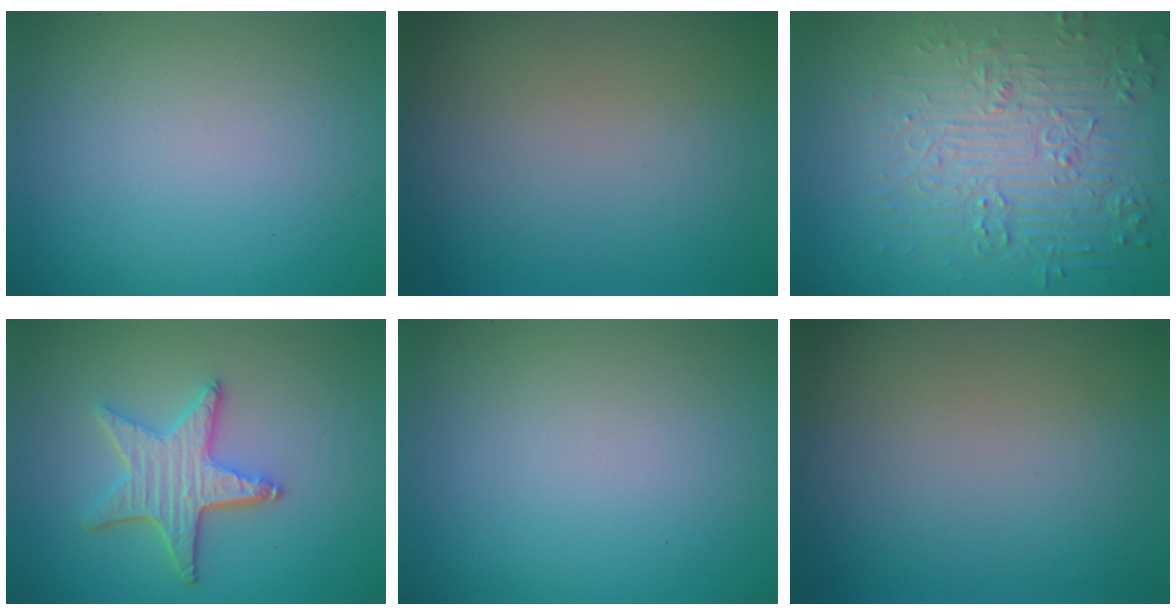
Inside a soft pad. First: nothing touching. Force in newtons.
{"total": 0.0}
{"total": 6.2, "press": 5.5, "slide": 2.8}
{"total": 4.5, "press": 3.8, "slide": 2.4}
{"total": 0.0}
{"total": 0.0}